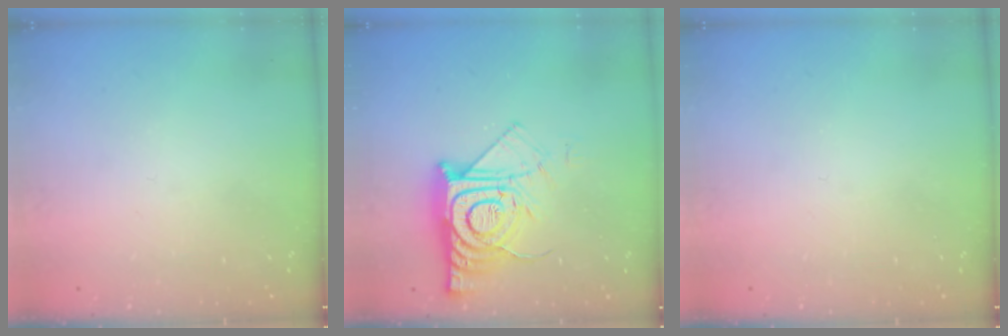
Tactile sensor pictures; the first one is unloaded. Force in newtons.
{"total": 15.1, "press": 15.0, "slide": 1.2}
{"total": 0.0}